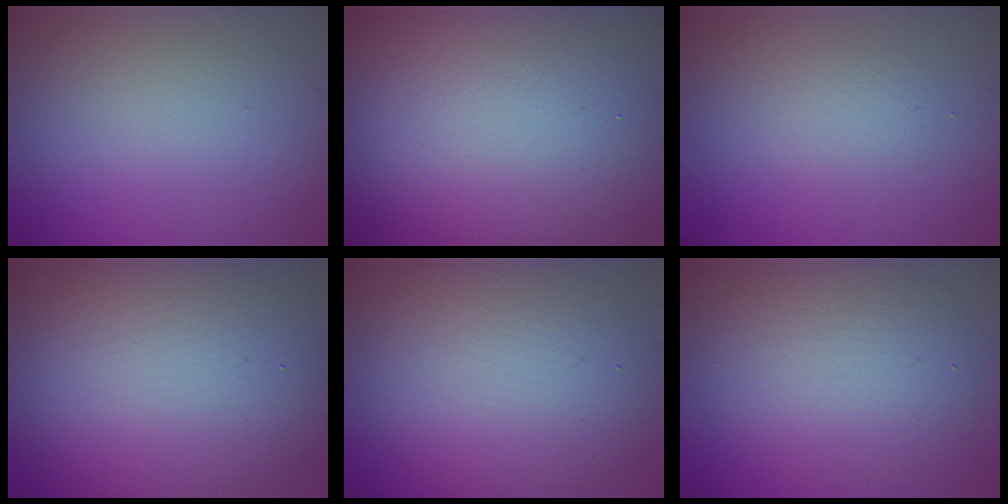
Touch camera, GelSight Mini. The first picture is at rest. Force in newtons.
{"total": 30.8, "press": 30.8, "slide": 1.5}
{"total": 1.4, "press": 1.4, "slide": 0.0}
{"total": 15.2, "press": 15.2, "slide": 0.5}
{"total": 10.6, "press": 10.6, "slide": 0.5}
{"total": 6.3, "press": 6.3, "slide": 0.2}